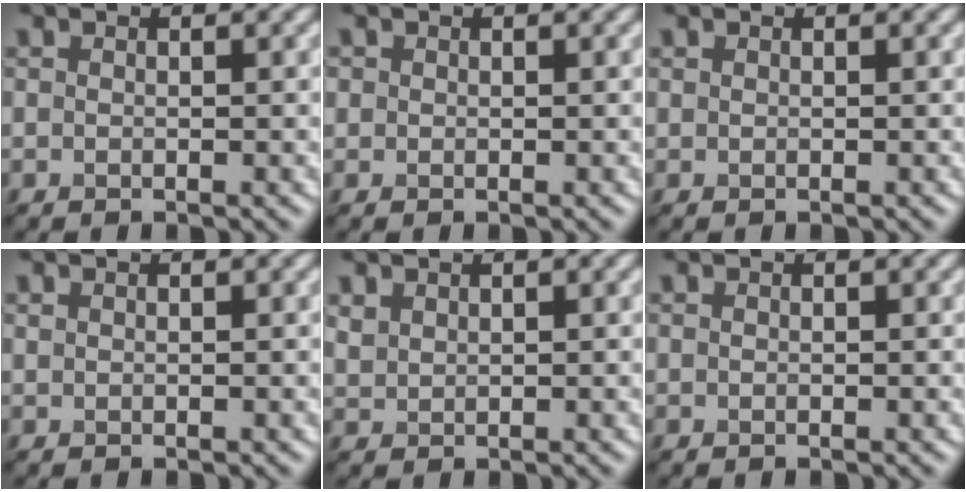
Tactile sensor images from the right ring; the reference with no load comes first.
{"total": 1.0, "force": [-0.2, -0.6, -0.8], "torque": [-0.002, -0.004, 0.012]}
{"total": 0.7, "force": [-0.1, -0.5, -0.5], "torque": [-0.003, -0.005, 0.004]}
{"total": 1.1, "force": [-0.2, -0.8, -0.8], "torque": [-0.003, -0.006, 0.014]}
{"total": 1.2, "force": [0.5, -0.5, -1.0], "torque": [-0.009, 0.001, 0.041]}
{"total": 0.0}